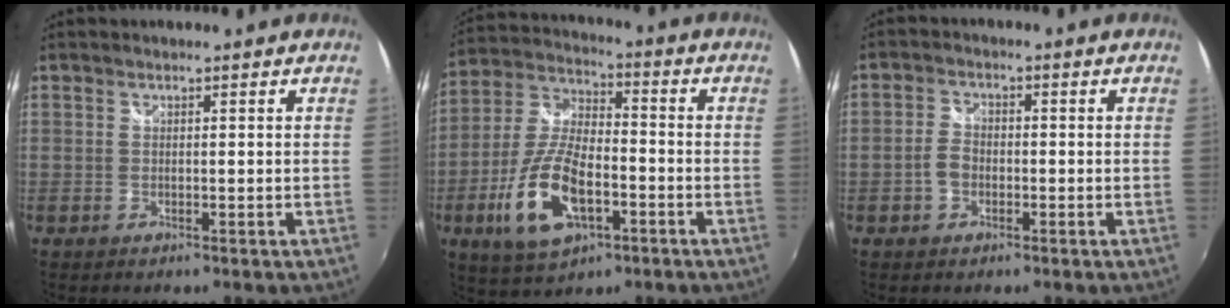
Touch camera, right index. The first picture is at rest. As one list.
[{"total": 15.6, "force": [-5.7, 7.1, 12.6], "torque": [-0.272, -0.005, -0.101]}, {"total": 3.6, "force": [-1.5, 2.6, 1.9], "torque": [-0.041, 0.009, -0.028]}]